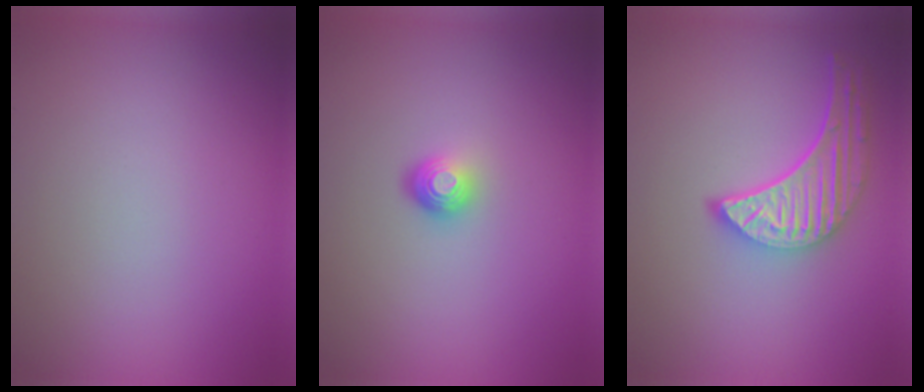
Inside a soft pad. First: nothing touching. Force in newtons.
{"total": 1.9, "press": 1.3, "slide": 1.4}
{"total": 5.0, "press": 4.0, "slide": 3.1}